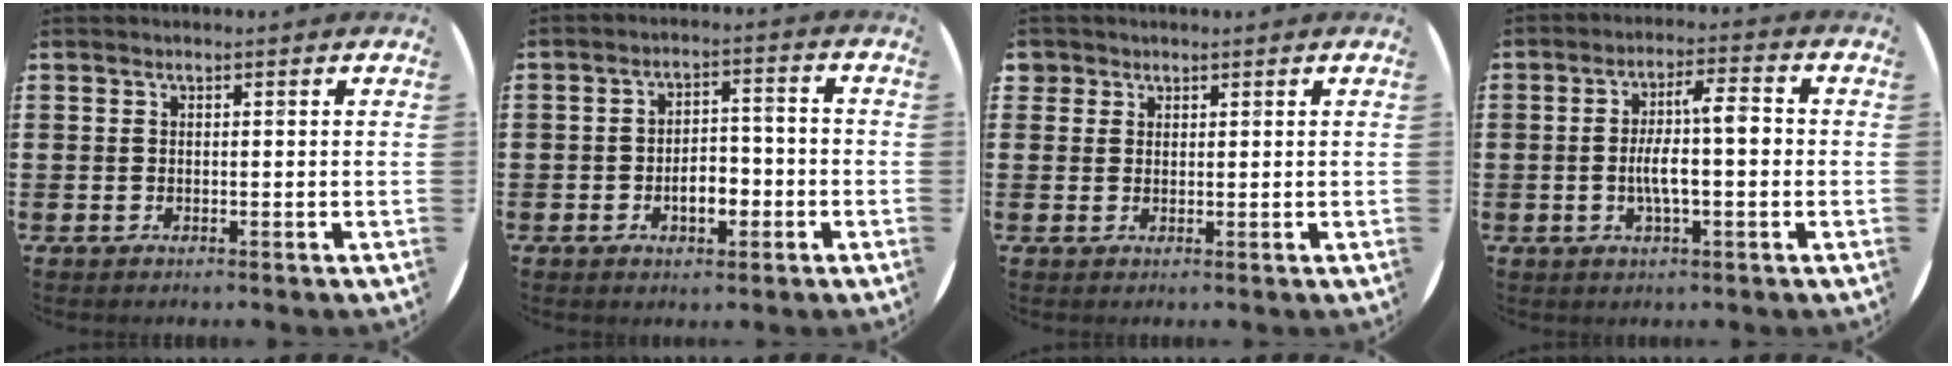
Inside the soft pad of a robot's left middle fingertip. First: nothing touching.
{"total": 4.8, "force": [-1.3, 2.6, 3.9], "torque": [-0.052, 0.001, -0.028]}
{"total": 1.5, "force": [1.2, 0.9, 0.0], "torque": [0.005, 0.001, 0.022]}
{"total": 7.2, "force": [-0.7, 1.8, 6.9], "torque": [-0.127, 0.009, -0.018]}